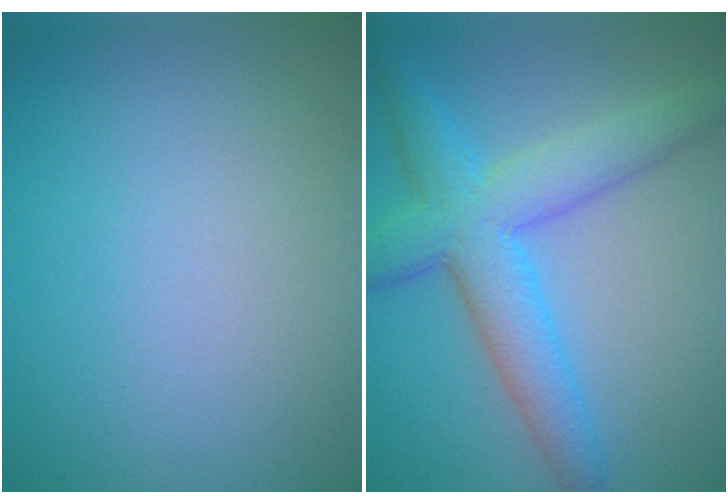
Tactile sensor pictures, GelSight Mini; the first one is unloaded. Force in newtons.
{"total": 6.5, "press": 6.5, "slide": 0.1}